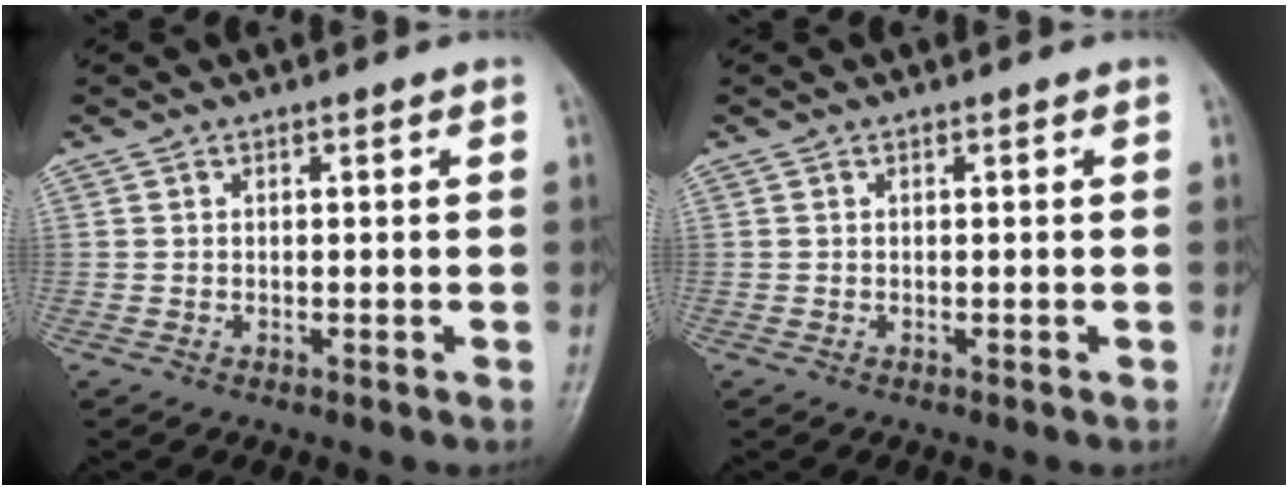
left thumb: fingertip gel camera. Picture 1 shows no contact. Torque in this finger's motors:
{"motor_torque": [0.00, 0.00, 0.00, 0.00, 0.00]}